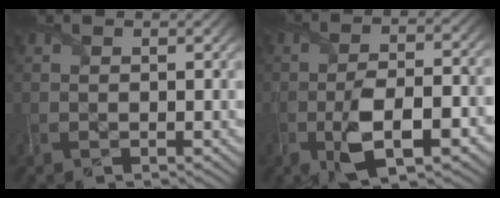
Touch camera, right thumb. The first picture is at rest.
{"total": 10.0, "force": [-3.6, 3.9, 8.5], "torque": [-0.160, -0.009, -0.064]}